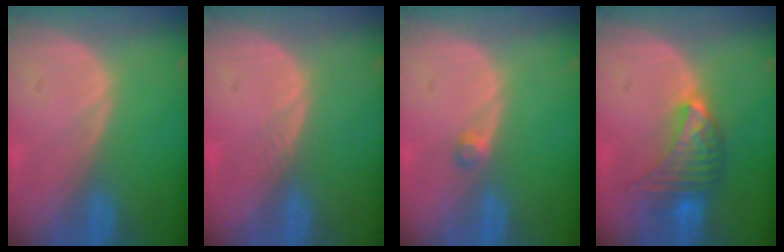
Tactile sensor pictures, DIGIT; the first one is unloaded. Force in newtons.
{"total": 0.7, "press": 0.6, "slide": 0.3}
{"total": 1.5, "press": 1.2, "slide": 0.8}
{"total": 7.0, "press": 6.8, "slide": 1.4}